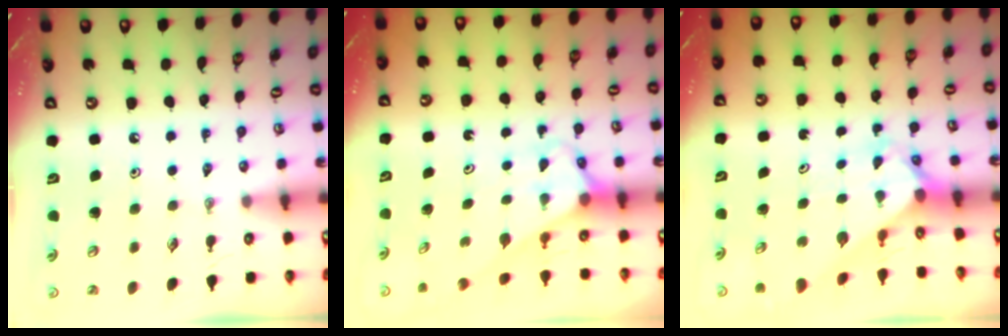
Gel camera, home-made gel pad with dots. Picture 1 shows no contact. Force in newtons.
{"total": 2.9, "press": 2.9, "slide": 0.2}
{"total": 2.4, "press": 2.4, "slide": 0.2}